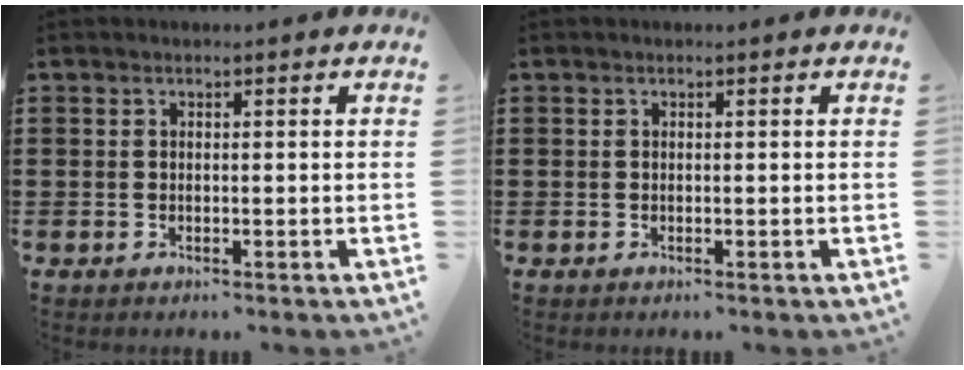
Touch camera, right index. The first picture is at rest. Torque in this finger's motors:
{"motor_torque": [0.00, 0.00, 0.00, 0.00]}